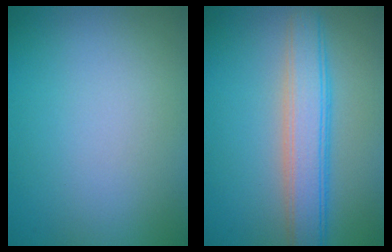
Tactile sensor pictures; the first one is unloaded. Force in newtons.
{"total": 5.1, "press": 5.1, "slide": 0.2}